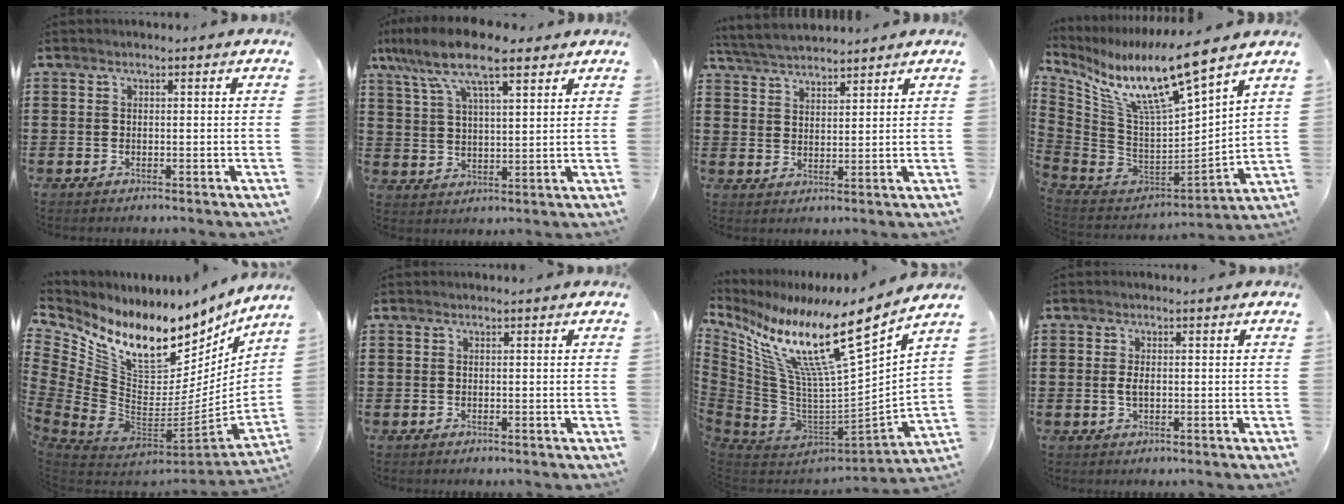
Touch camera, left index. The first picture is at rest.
{"total": 10.6, "force": [7.2, 3.0, 7.1], "torque": [-0.156, -0.007, 0.130]}
{"total": 4.2, "force": [4.1, 0.4, 0.6], "torque": [-0.028, -0.012, 0.075]}
{"total": 12.5, "force": [8.4, 1.4, 9.1], "torque": [-0.194, -0.064, 0.137]}
{"total": 11.4, "force": [8.0, 5.7, 5.8], "torque": [-0.130, -0.076, 0.140]}
{"total": 0.0}
{"total": 15.5, "force": [9.3, 2.3, 12.1], "torque": [-0.242, -0.069, 0.146]}
{"total": 1.7, "force": [0.0, 0.7, 1.6], "torque": [-0.039, -0.001, -0.003]}